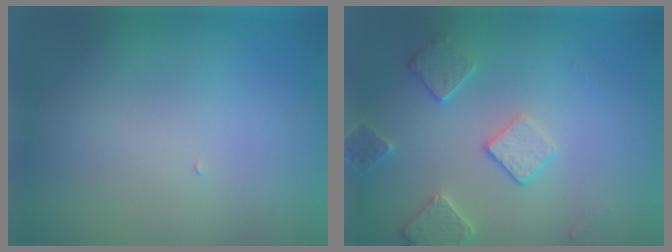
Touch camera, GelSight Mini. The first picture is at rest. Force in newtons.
{"total": 2.8, "press": 2.7, "slide": 0.7}